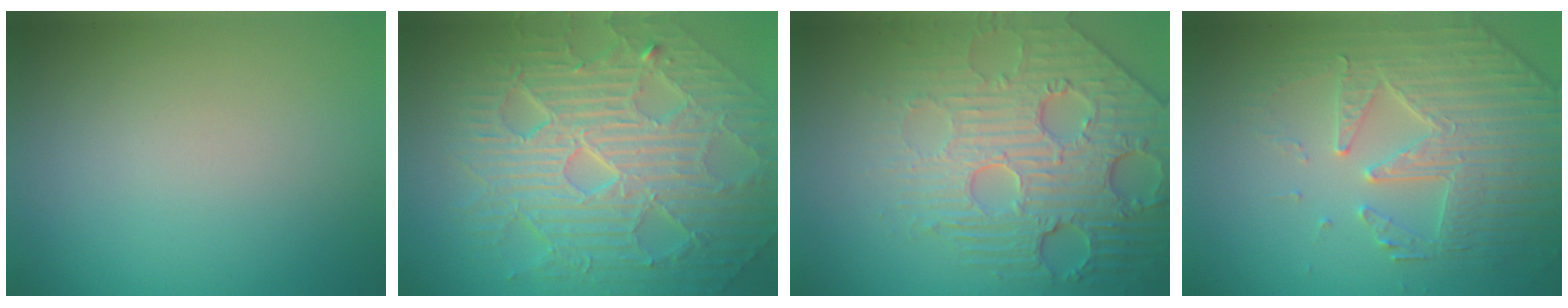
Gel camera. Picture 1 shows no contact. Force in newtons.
{"total": 11.3, "press": 7.5, "slide": 8.4}
{"total": 8.7, "press": 6.0, "slide": 6.3}
{"total": 4.9, "press": 4.7, "slide": 1.5}